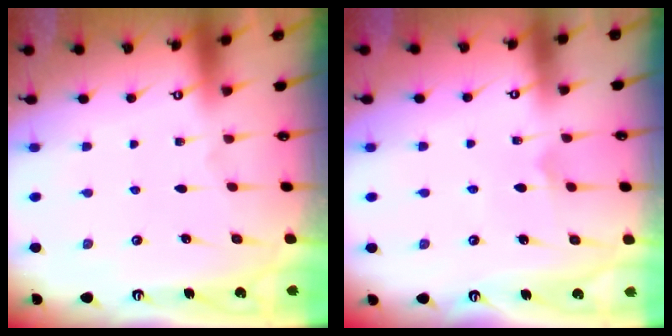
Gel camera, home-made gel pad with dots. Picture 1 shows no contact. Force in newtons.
{"total": 3.9, "press": 3.8, "slide": 0.4}